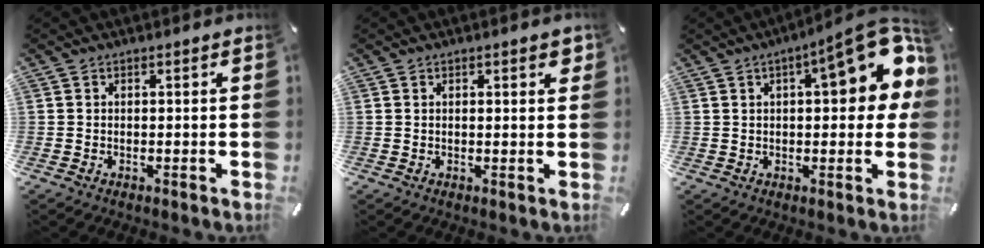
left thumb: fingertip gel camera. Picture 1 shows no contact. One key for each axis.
{"total": 1.8, "fx": 0.9, "fy": 0.5, "fz": 1.5, "tx": -0.022, "ty": -0.001, "tz": 0.013}
{"total": 17.5, "fx": 5.9, "fy": 5.9, "fz": 15.4, "tx": -0.197, "ty": -0.025, "tz": 0.090}